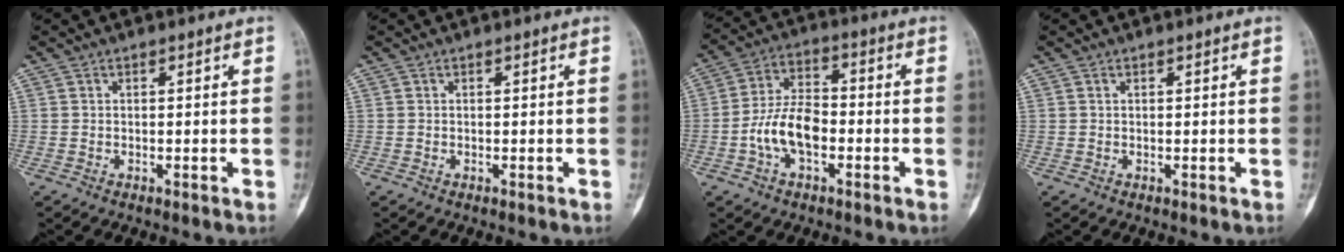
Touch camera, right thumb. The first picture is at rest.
{"total": 0.0}
{"total": 10.2, "force": [-2.8, 5.7, 8.0], "torque": [-0.147, 0.030, -0.058]}
{"total": 0.0}